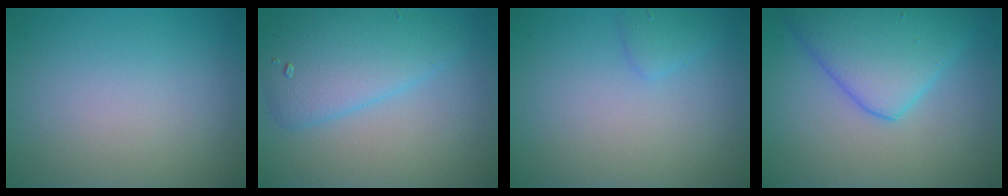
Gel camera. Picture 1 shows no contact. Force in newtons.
{"total": 5.1, "press": 5.1, "slide": 0.2}
{"total": 1.1, "press": 1.1, "slide": 0.1}
{"total": 6.6, "press": 6.6, "slide": 0.3}